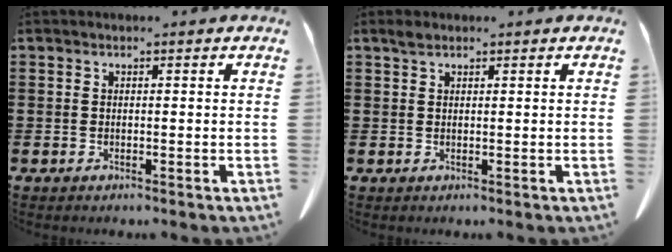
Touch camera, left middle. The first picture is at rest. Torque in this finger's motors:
{"motor_torque": [0.62, 0.73, -0.06, 0.00]}